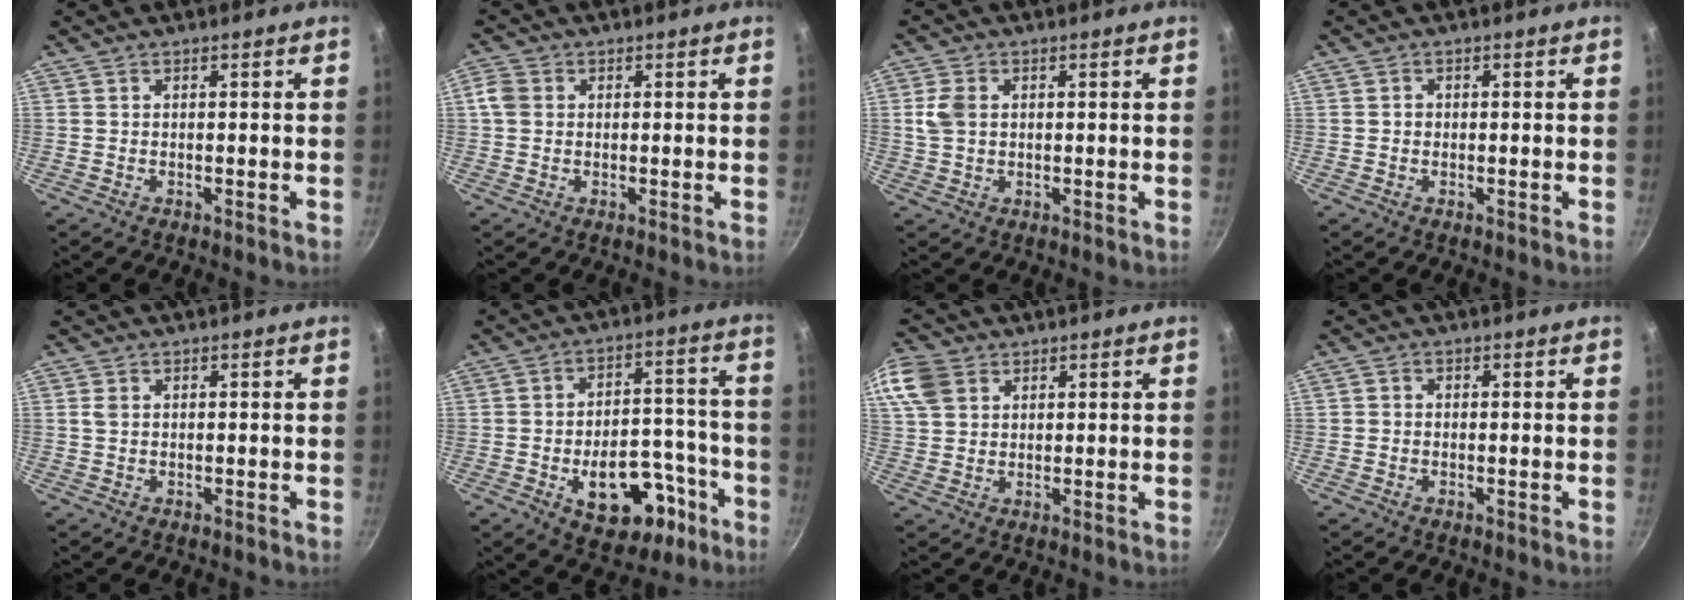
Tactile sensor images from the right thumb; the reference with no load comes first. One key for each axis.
{"total": 3.4, "fx": 0.3, "fy": 2.8, "fz": 1.8, "tx": -0.031, "ty": 0.008, "tz": 0.000}
{"total": 4.3, "fx": 0.6, "fy": 3.2, "fz": 2.8, "tx": -0.052, "ty": 0.004, "tz": 0.010}
{"total": 0.8, "fx": -0.1, "fy": 0.8, "fz": 0.2, "tx": -0.001, "ty": 0.003, "tz": -0.003}
{"total": 1.2, "fx": 0.2, "fy": 0.9, "fz": 0.8, "tx": -0.014, "ty": 0.002, "tz": 0.005}
{"total": 17.0, "fx": -7.4, "fy": 10.2, "fz": 11.4, "tx": -0.113, "ty": 0.060, "tz": -0.088}
{"total": 10.5, "fx": 4.5, "fy": 7.9, "fz": 5.3, "tx": -0.118, "ty": 0.011, "tz": 0.088}
{"total": 1.1, "fx": -0.3, "fy": 1.0, "fz": 0.4, "tx": -0.007, "ty": 0.004, "tz": -0.007}